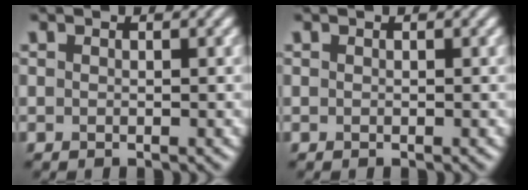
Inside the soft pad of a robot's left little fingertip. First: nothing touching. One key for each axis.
{"total": 0.0}